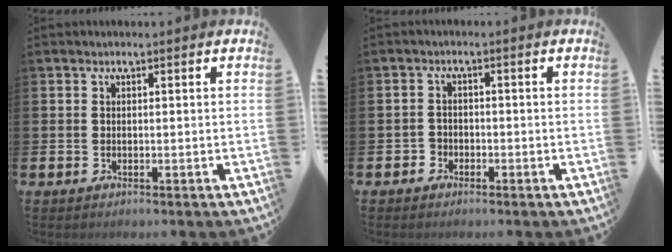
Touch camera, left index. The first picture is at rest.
{"total": 1.7, "force": [-1.3, 1.2, -0.1], "torque": [-0.002, 0.001, -0.030]}